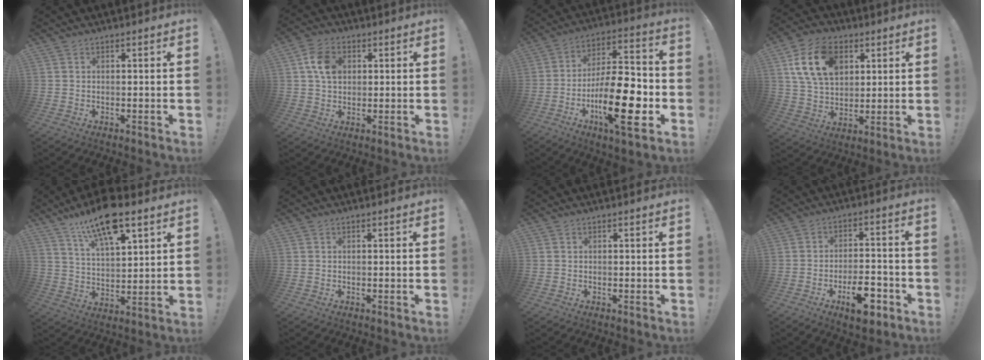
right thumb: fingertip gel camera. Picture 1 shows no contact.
{"total": 8.5, "force": [2.1, 6.3, 5.2], "torque": [-0.093, 0.011, 0.041]}
{"total": 23.2, "force": [-7.6, 7.4, 20.7], "torque": [-0.363, 0.034, -0.119]}
{"total": 16.9, "force": [6.4, 11.6, 10.6], "torque": [-0.192, -0.008, 0.124]}
{"total": 15.5, "force": [10.1, 5.8, 10.2], "torque": [-0.176, -0.049, 0.174]}
{"total": 0.0}
{"total": 0.0}
{"total": 11.2, "force": [-5.8, 5.1, 8.1], "torque": [-0.114, 0.039, -0.093]}